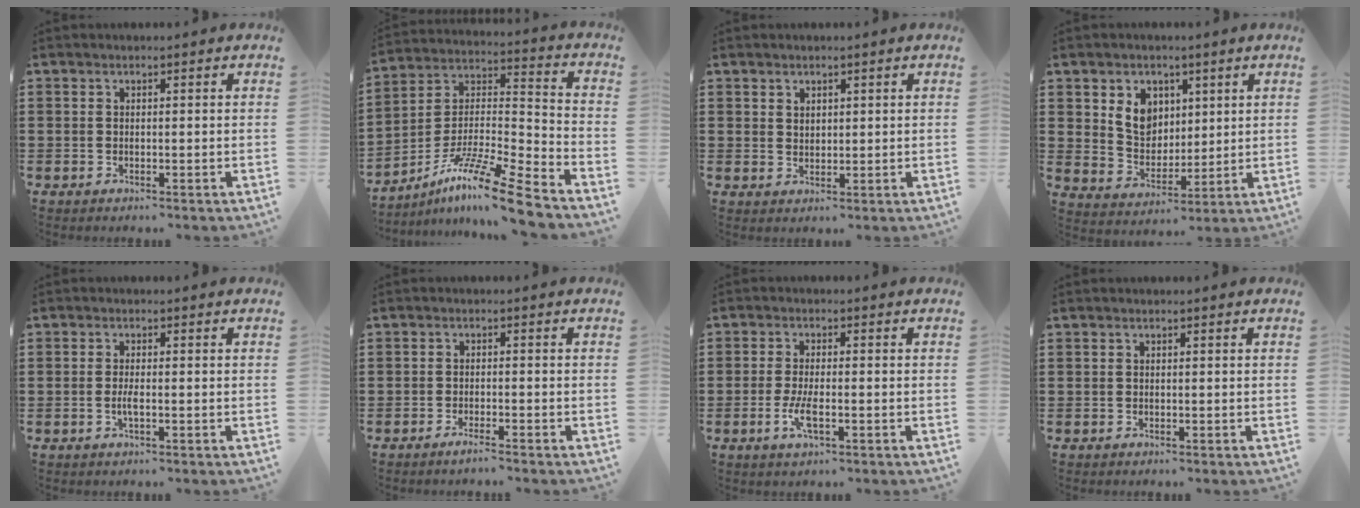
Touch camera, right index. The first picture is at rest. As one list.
[{"total": 12.7, "force": [-10.3, 0.2, 7.5], "torque": [-0.130, 0.015, -0.199]}, {"total": 1.8, "force": [1.4, 1.1, 0.3], "torque": [-0.007, 0.005, 0.027]}, {"total": 6.6, "force": [2.6, 5.5, 2.5], "torque": [-0.059, 0.012, 0.045]}, {"total": 1.7, "force": [-0.6, 0.4, 1.6], "torque": [-0.037, -0.002, -0.012]}, {"total": 1.7, "force": [-1.5, 0.0, 0.8], "torque": [-0.014, -0.002, -0.026]}, {"total": 3.9, "force": [-1.4, 0.9, 3.5], "torque": [-0.078, -0.004, -0.031]}, {"total": 0.0}]